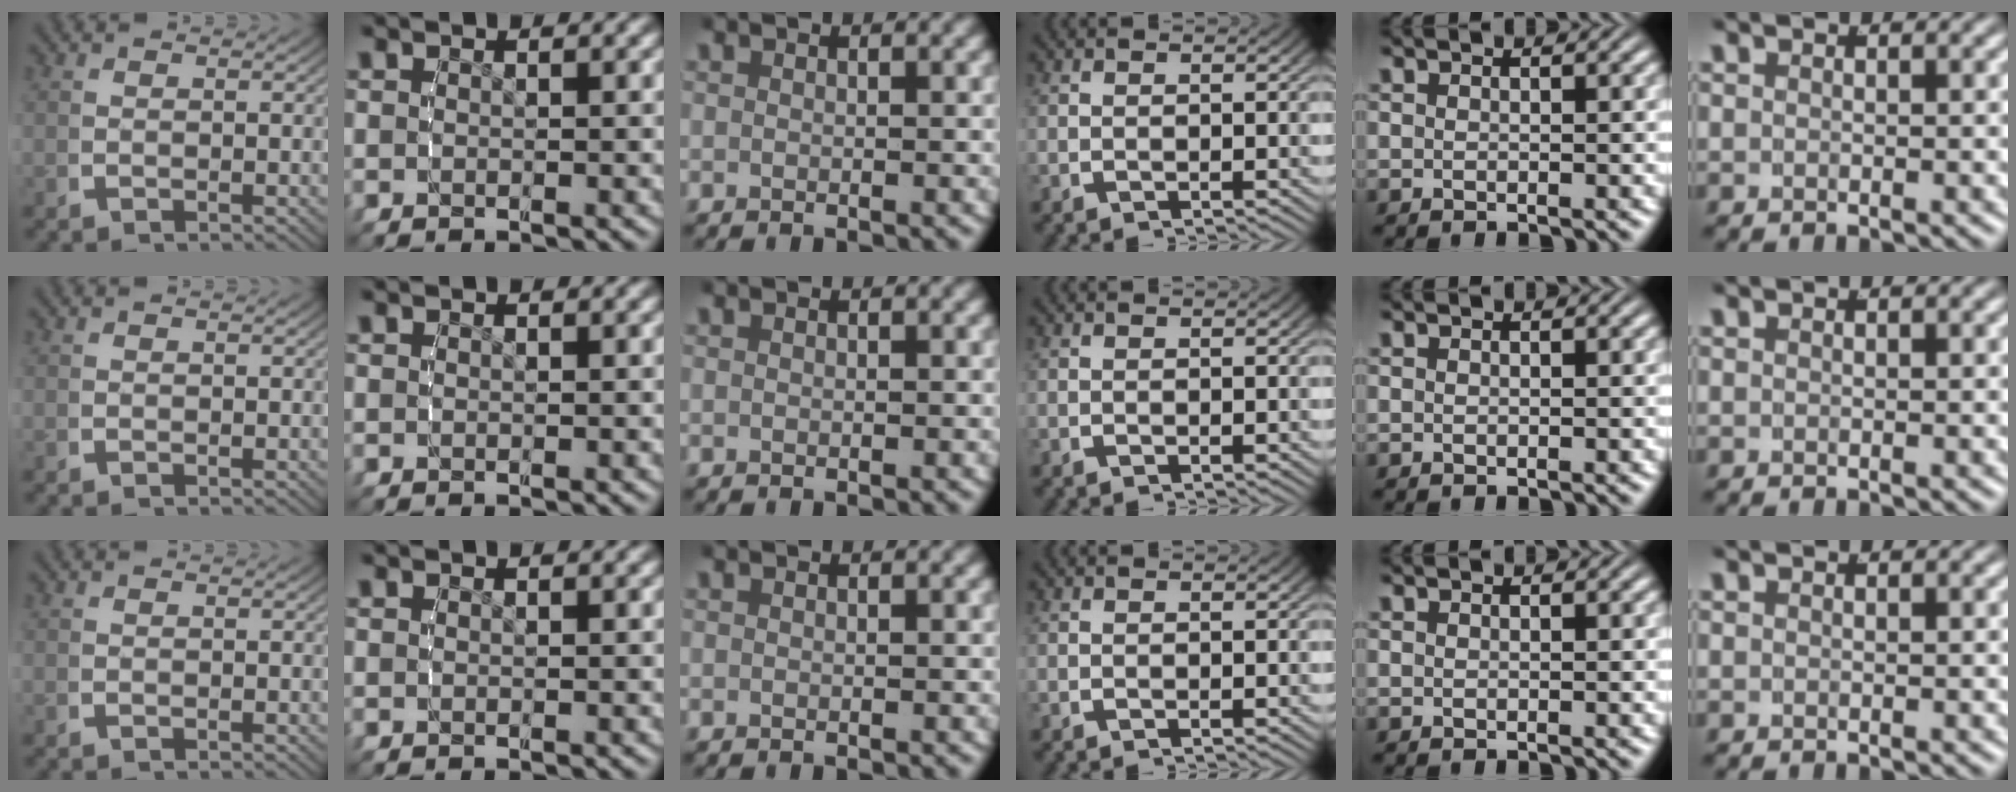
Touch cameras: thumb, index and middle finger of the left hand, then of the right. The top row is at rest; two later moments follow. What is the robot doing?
{"motion": "reach", "object": "jacket"}